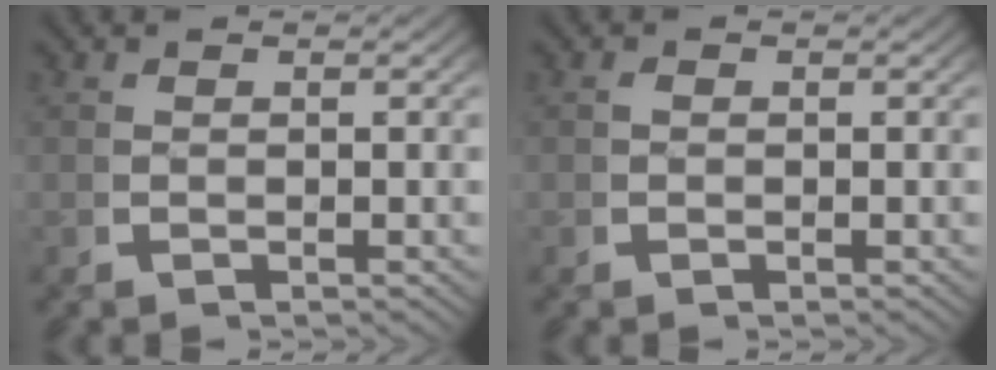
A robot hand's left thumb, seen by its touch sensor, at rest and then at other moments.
{"total": 0.0}